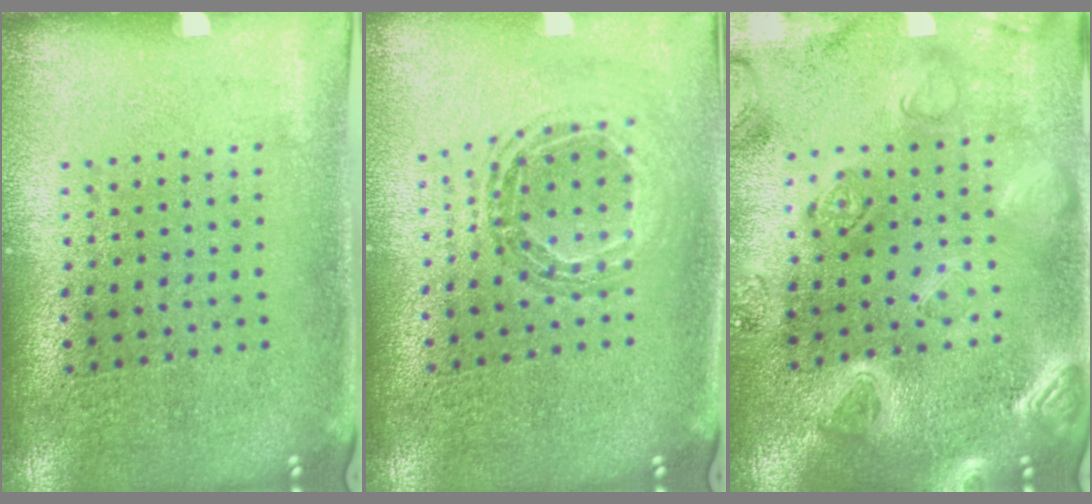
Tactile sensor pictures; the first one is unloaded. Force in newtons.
{"total": 0.9, "press": 0.9, "slide": 0.2}
{"total": 3.4, "press": 3.2, "slide": 1.2}